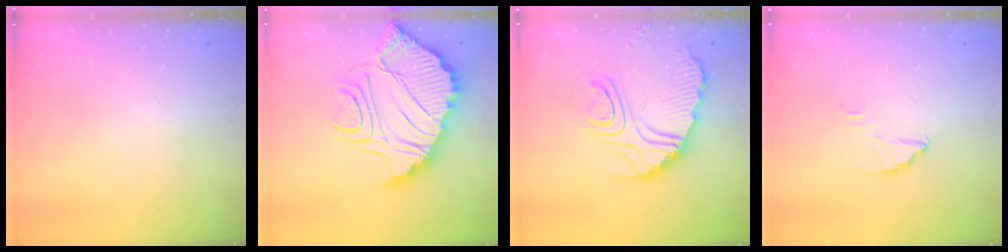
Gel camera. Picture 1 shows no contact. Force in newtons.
{"total": 22.6, "press": 22.5, "slide": 1.9}
{"total": 12.7, "press": 12.6, "slide": 1.3}
{"total": 3.4, "press": 3.4, "slide": 0.2}